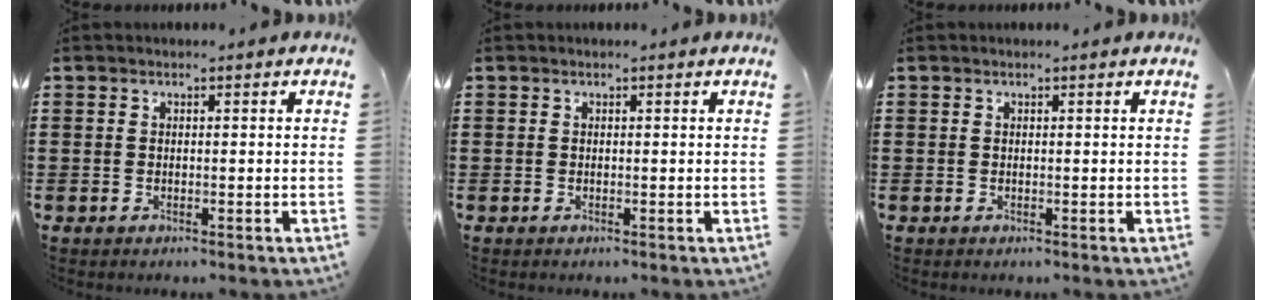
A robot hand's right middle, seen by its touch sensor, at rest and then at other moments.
{"total": 0.0}
{"total": 0.0}